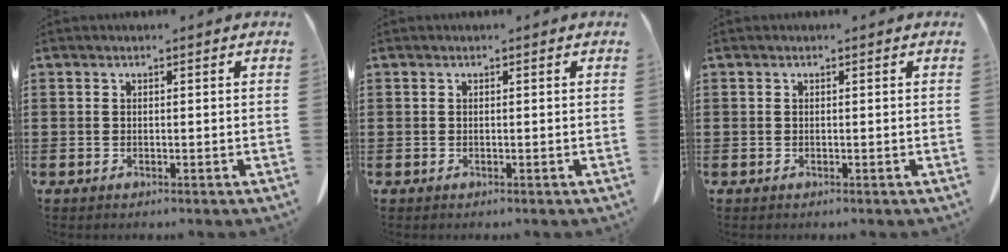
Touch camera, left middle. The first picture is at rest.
{"total": 0.0}
{"total": 0.0}